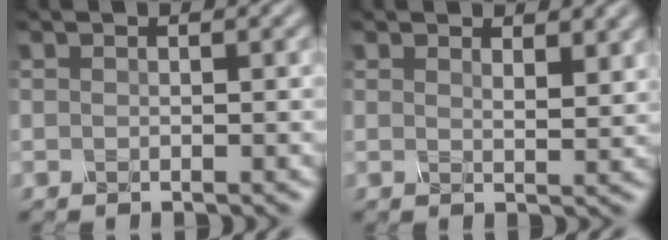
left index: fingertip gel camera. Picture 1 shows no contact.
{"total": 2.4, "force": [1.8, 0.8, 1.4], "torque": [-0.026, -0.002, 0.032]}